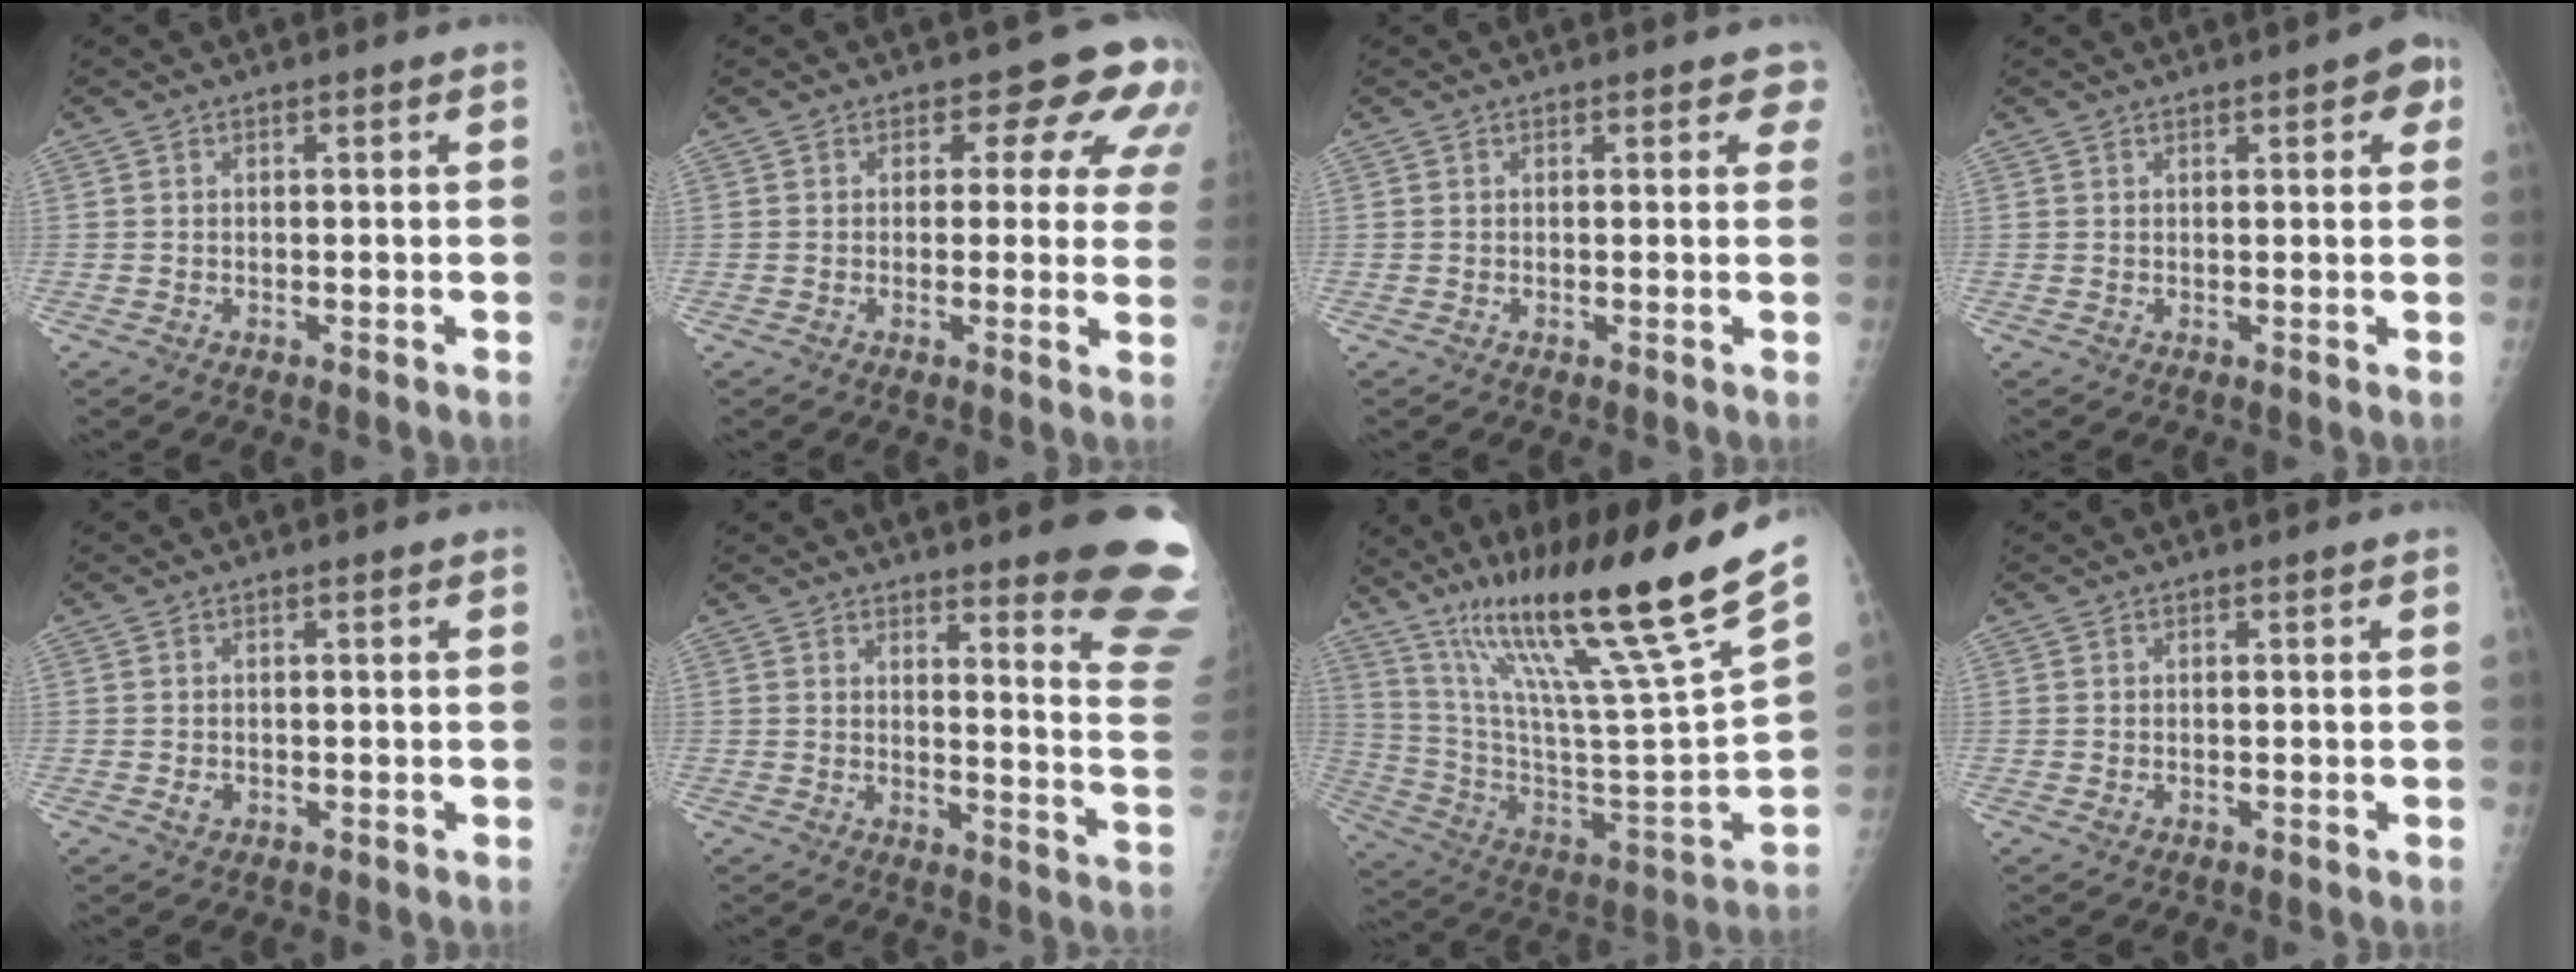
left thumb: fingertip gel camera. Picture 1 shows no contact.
{"total": 9.1, "force": [5.1, 5.3, 5.5], "torque": [-0.017, -0.019, 0.038]}
{"total": 2.2, "force": [1.5, 1.1, 1.2], "torque": [0.011, -0.001, 0.011]}
{"total": 4.5, "force": [2.1, 1.6, 3.7], "torque": [-0.030, -0.001, 0.019]}
{"total": 1.3, "force": [-0.2, 1.0, 0.7], "torque": [-0.007, 0.001, 0.000]}
{"total": 17.0, "force": [13.4, 1.9, 10.2], "torque": [-0.096, -0.126, 0.149]}
{"total": 31.5, "force": [20.1, 2.7, 24.2], "torque": [-0.394, -0.058, 0.351]}
{"total": 0.6, "force": [0.1, 0.4, 0.4], "torque": [-0.005, -0.001, 0.003]}